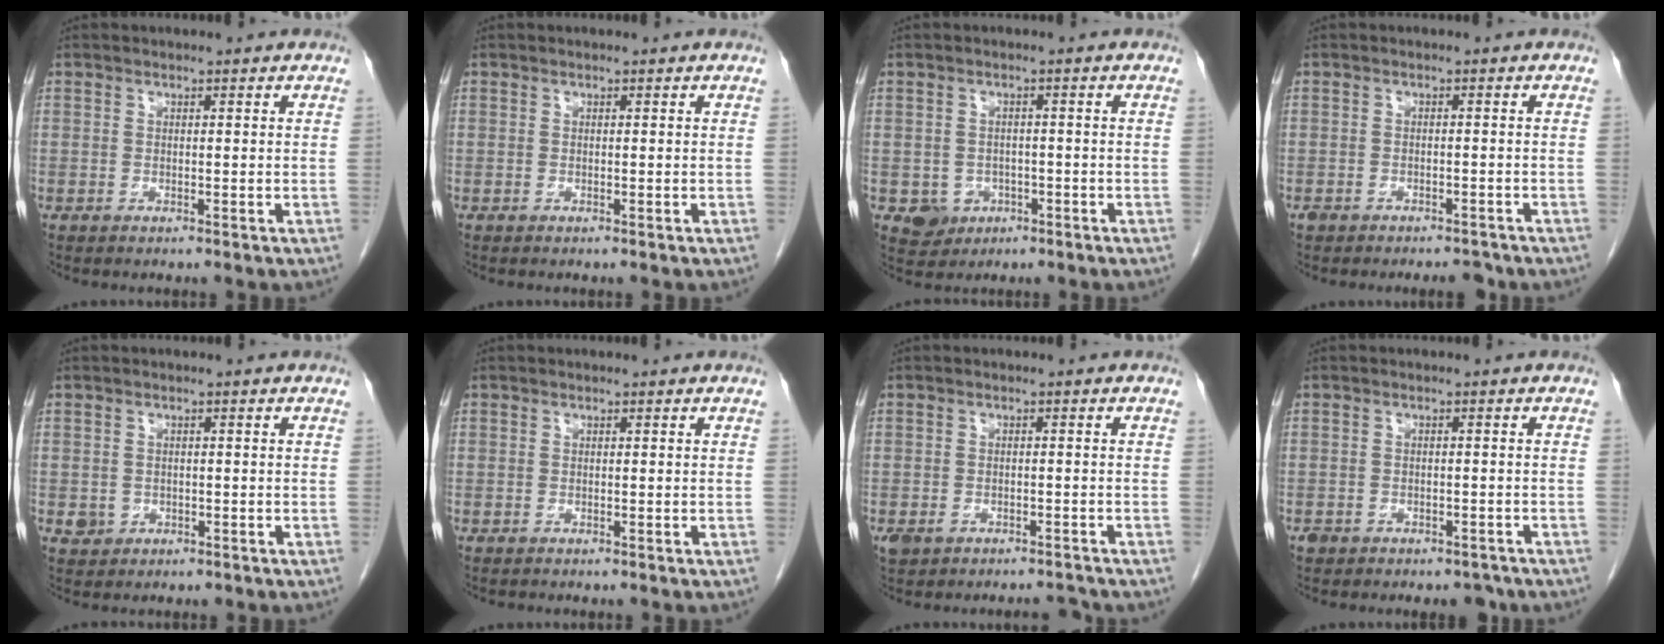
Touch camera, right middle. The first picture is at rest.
{"total": 0.0}
{"total": 4.1, "force": [-1.6, 3.7, 0.9], "torque": [-0.007, 0.007, -0.017]}
{"total": 3.3, "force": [-2.8, 1.4, 0.9], "torque": [-0.015, 0.004, -0.039]}
{"total": 2.0, "force": [-0.5, 1.9, 0.5], "torque": [-0.008, 0.004, 0.001]}
{"total": 0.0}
{"total": 3.2, "force": [-2.5, 1.6, 1.1], "torque": [-0.021, 0.003, -0.034]}
{"total": 4.0, "force": [-3.2, 2.3, 0.8], "torque": [-0.007, 0.012, -0.038]}